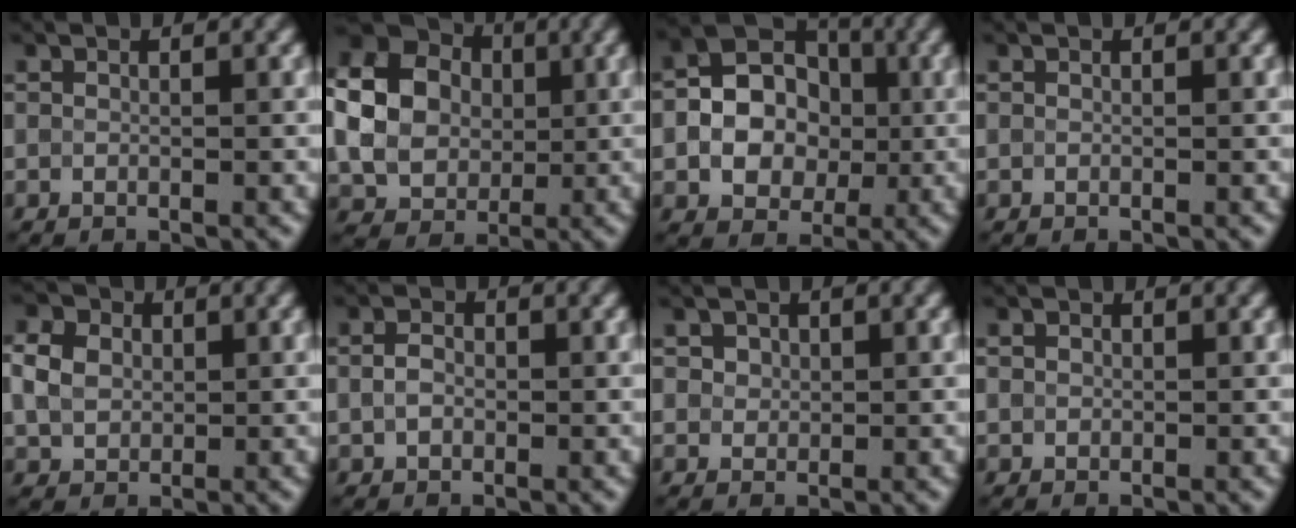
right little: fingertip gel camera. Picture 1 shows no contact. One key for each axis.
{"total": 10.6, "fx": 1.0, "fy": 8.9, "fz": 5.8, "tx": -0.132, "ty": 0.025, "tz": 0.002}
{"total": 8.6, "fx": -0.5, "fy": 6.7, "fz": 5.3, "tx": -0.069, "ty": 0.010, "tz": -0.019}
{"total": 0.0}
{"total": 4.7, "fx": 1.1, "fy": 3.7, "fz": 2.6, "tx": -0.067, "ty": 0.020, "tz": 0.012}
{"total": 1.8, "fx": -0.1, "fy": 1.3, "fz": 1.2, "tx": -0.027, "ty": 0.006, "tz": -0.007}
{"total": 2.0, "fx": 1.1, "fy": 1.5, "fz": 0.8, "tx": -0.019, "ty": 0.010, "tz": 0.016}
{"total": 0.7, "fx": 0.3, "fy": 0.6, "fz": 0.2, "tx": -0.002, "ty": 0.002, "tz": -0.001}